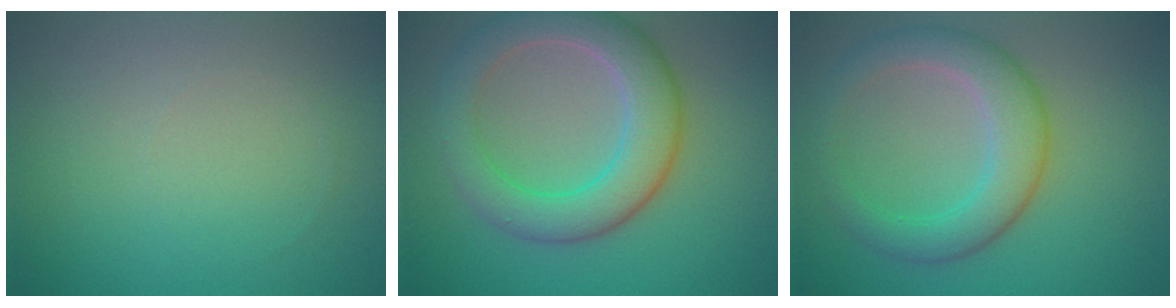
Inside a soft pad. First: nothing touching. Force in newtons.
{"total": 6.4, "press": 6.4, "slide": 0.5}
{"total": 4.7, "press": 4.7, "slide": 0.1}